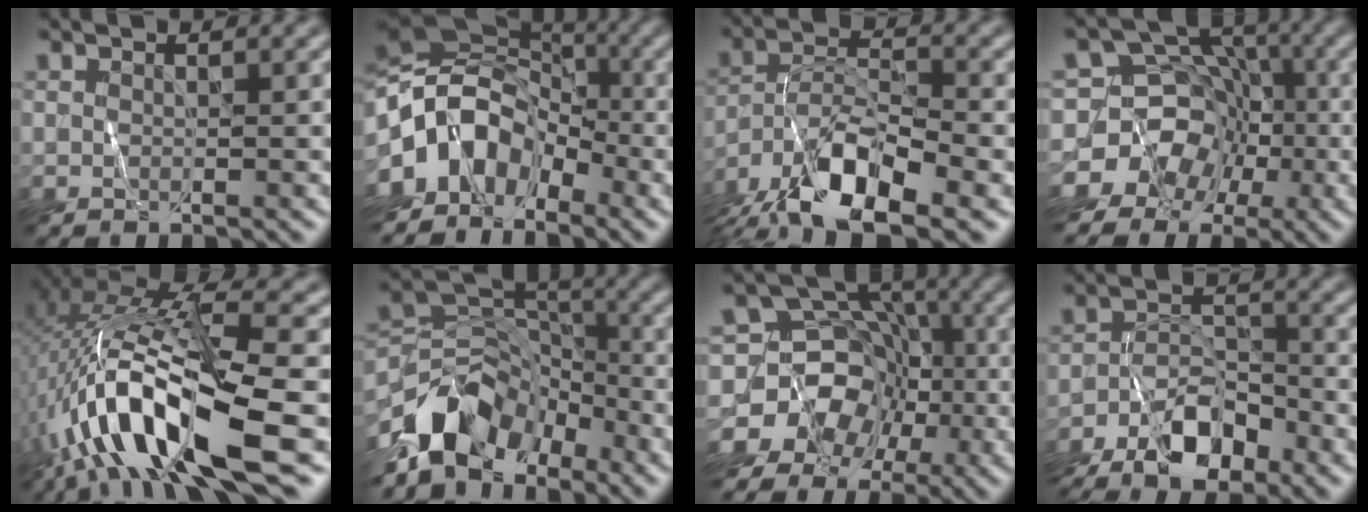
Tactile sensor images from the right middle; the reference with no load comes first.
{"total": 7.1, "force": [-3.8, 5.0, 3.2], "torque": [-0.047, 0.012, -0.087]}
{"total": 9.0, "force": [-6.0, 3.4, 5.7], "torque": [-0.098, 0.002, -0.113]}
{"total": 8.0, "force": [-3.9, 6.9, 0.6], "torque": [0.006, 0.006, -0.084]}
{"total": 13.4, "force": [-4.8, 3.1, 12.1], "torque": [-0.242, 0.014, -0.071]}
{"total": 7.6, "force": [-5.7, 4.1, 2.9], "torque": [-0.039, 0.001, -0.115]}
{"total": 8.8, "force": [-4.2, 7.7, 1.3], "torque": [-0.007, 0.001, -0.090]}
{"total": 7.2, "force": [-5.3, 2.8, 4.0], "torque": [-0.067, -0.001, -0.093]}